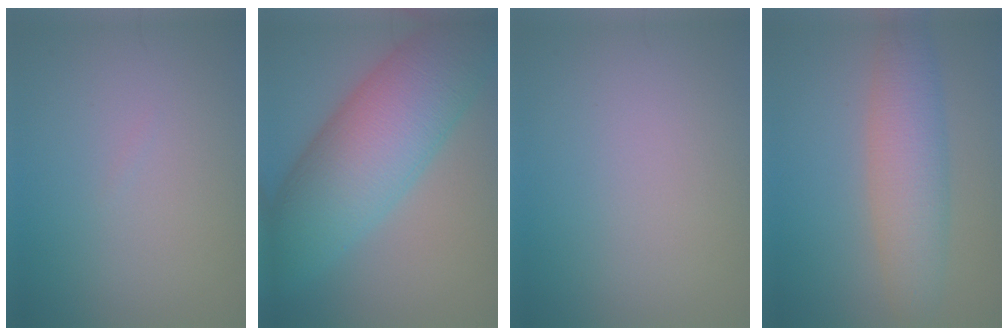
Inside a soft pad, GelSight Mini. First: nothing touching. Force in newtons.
{"total": 11.2, "press": 11.2, "slide": 0.2}
{"total": 0.0}
{"total": 5.1, "press": 5.1, "slide": 0.0}